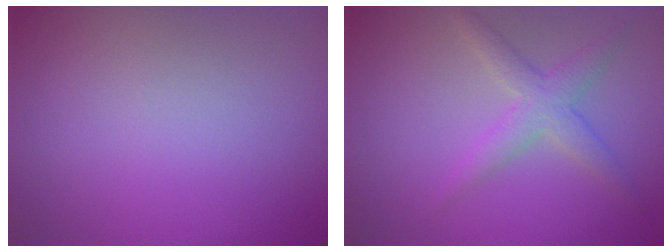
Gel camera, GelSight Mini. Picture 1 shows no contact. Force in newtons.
{"total": 2.8, "press": 2.8, "slide": 0.1}